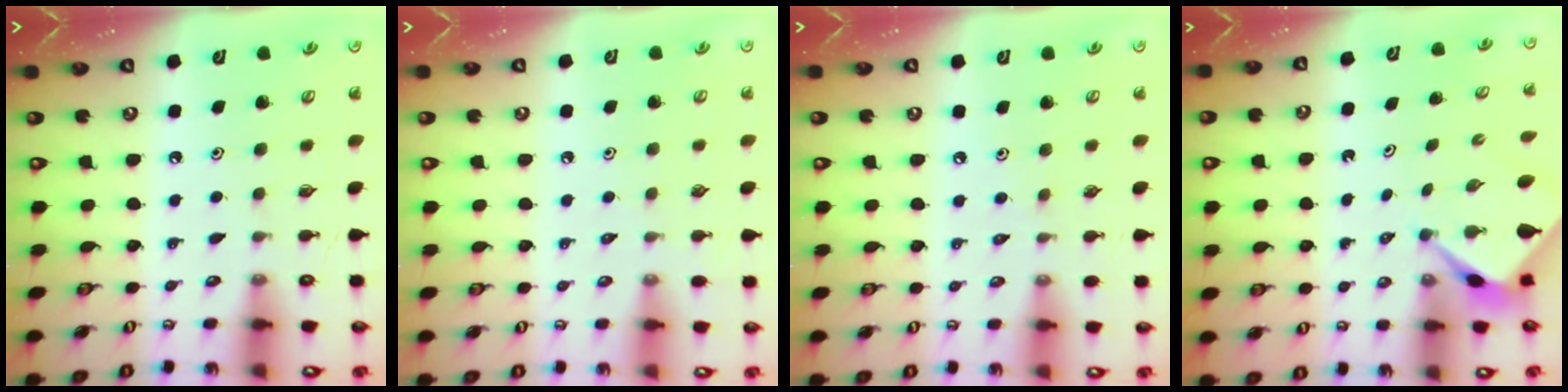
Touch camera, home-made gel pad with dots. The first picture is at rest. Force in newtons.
{"total": 1.9, "press": 1.9, "slide": 0.4}
{"total": 3.3, "press": 3.2, "slide": 0.4}
{"total": 2.4, "press": 2.4, "slide": 0.3}